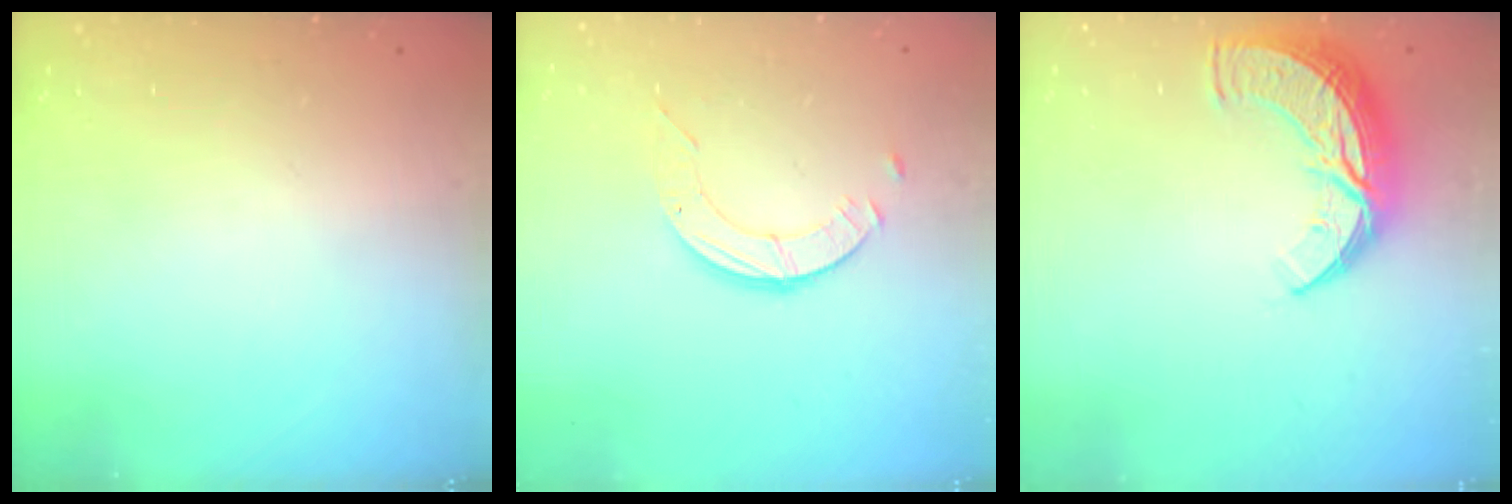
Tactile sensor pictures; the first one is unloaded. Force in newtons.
{"total": 3.6, "press": 3.6, "slide": 0.4}
{"total": 10.9, "press": 10.9, "slide": 0.8}